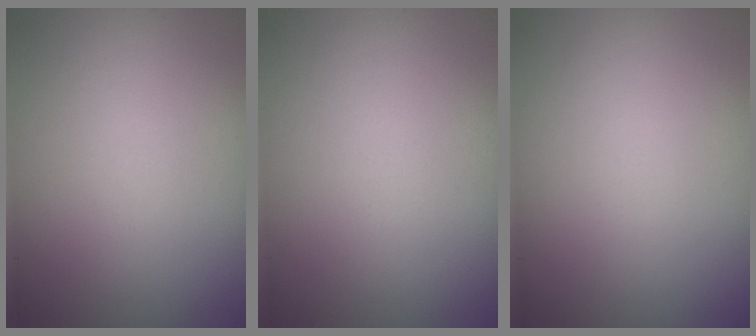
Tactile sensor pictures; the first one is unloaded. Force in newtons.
{"total": 0.0}
{"total": 0.0}